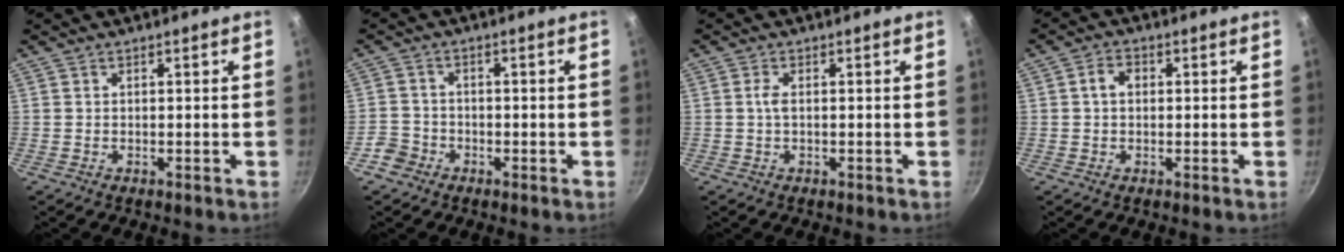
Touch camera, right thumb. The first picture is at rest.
{"total": 3.8, "force": [-2.3, 2.9, 0.7], "torque": [-0.002, 0.031, -0.042]}
{"total": 1.6, "force": [0.0, 0.7, 1.5], "torque": [-0.033, 0.004, -0.003]}
{"total": 3.2, "force": [0.3, 2.4, 2.1], "torque": [-0.027, 0.008, 0.001]}